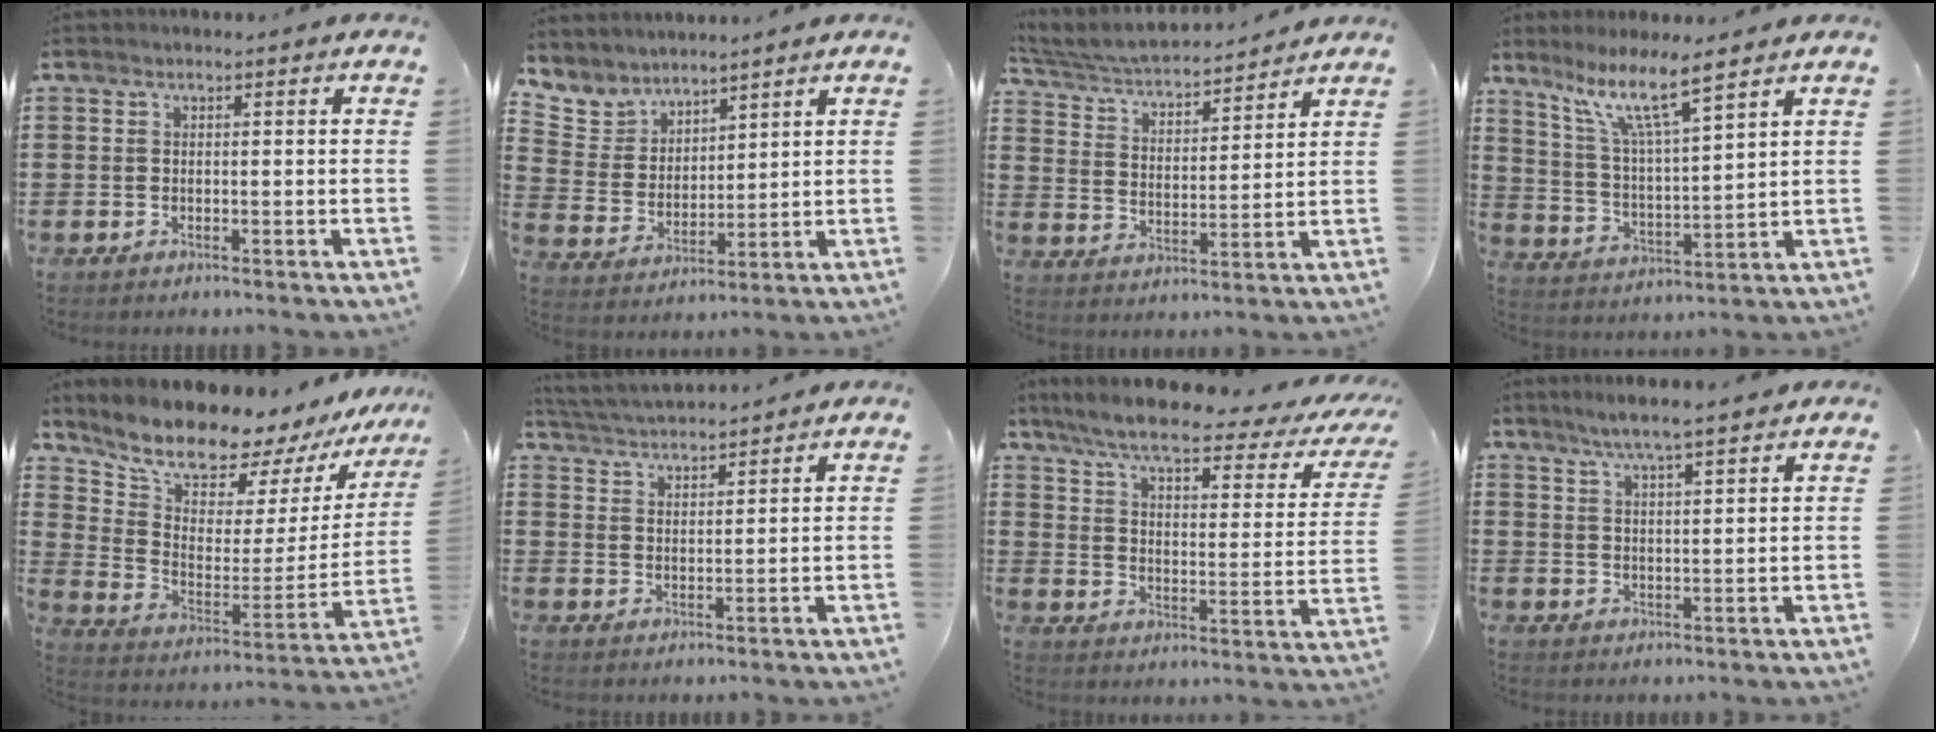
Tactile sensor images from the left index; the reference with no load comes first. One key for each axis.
{"total": 6.1, "fx": 5.4, "fy": 2.8, "fz": 0.0, "tx": -0.037, "ty": -0.031, "tz": 0.103}
{"total": 4.3, "fx": 4.1, "fy": 0.5, "fz": 1.0, "tx": -0.042, "ty": -0.030, "tz": 0.065}
{"total": 8.5, "fx": 6.7, "fy": 0.5, "fz": 5.2, "tx": -0.123, "ty": -0.033, "tz": 0.116}
{"total": 10.7, "fx": 10.0, "fy": 2.5, "fz": 3.0, "tx": -0.084, "ty": -0.090, "tz": 0.167}
{"total": 3.5, "fx": 3.5, "fy": -0.1, "fz": 0.2, "tx": -0.018, "ty": -0.016, "tz": 0.062}
{"total": 7.5, "fx": 5.4, "fy": 0.8, "fz": 5.1, "tx": -0.118, "ty": -0.029, "tz": 0.090}
{"total": 4.9, "fx": 4.1, "fy": 0.1, "fz": 2.5, "tx": -0.060, "ty": -0.005, "tz": 0.073}